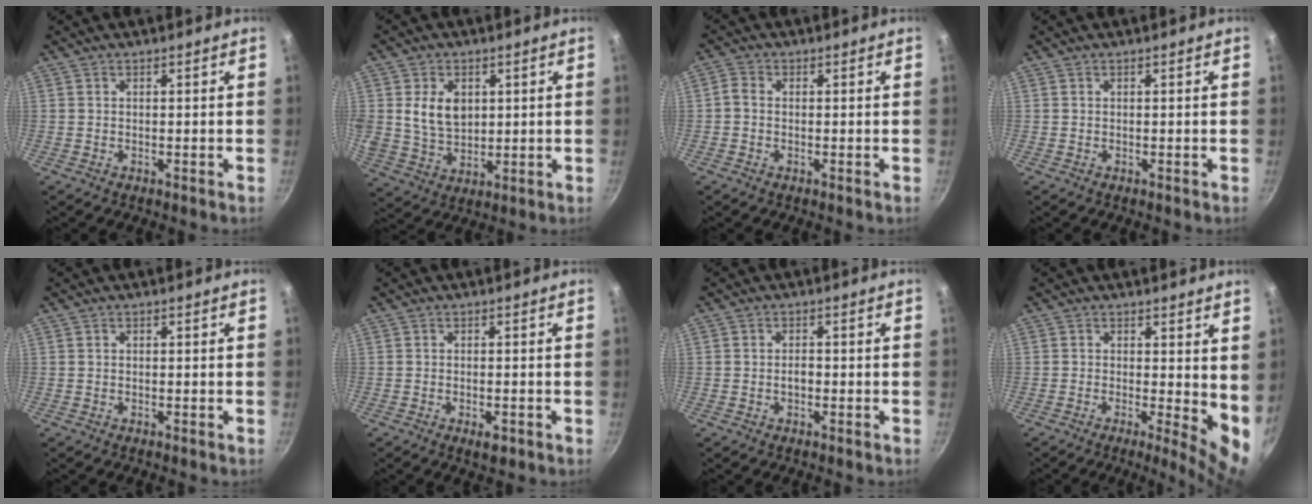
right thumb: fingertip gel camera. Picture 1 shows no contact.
{"total": 8.9, "force": [2.0, 6.6, 5.7], "torque": [-0.086, -0.020, 0.043]}
{"total": 1.0, "force": [0.0, 0.9, 0.3], "torque": [-0.005, 0.001, -0.003]}
{"total": 0.0}
{"total": 0.0}
{"total": 2.7, "force": [-1.3, 1.2, 2.0], "torque": [-0.032, 0.002, -0.020]}
{"total": 1.8, "force": [-0.5, 1.2, 1.3], "torque": [-0.016, 0.010, -0.009]}
{"total": 6.7, "force": [0.1, 2.4, 6.3], "torque": [-0.073, -0.018, 0.001]}